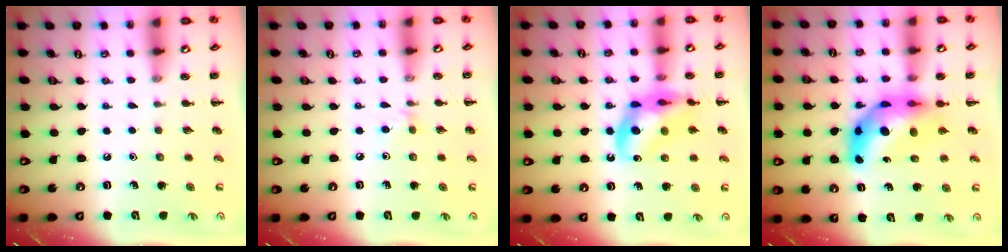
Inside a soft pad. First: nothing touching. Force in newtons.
{"total": 3.9, "press": 3.6, "slide": 1.6}
{"total": 13.8, "press": 13.3, "slide": 3.6}
{"total": 11.6, "press": 11.1, "slide": 3.3}